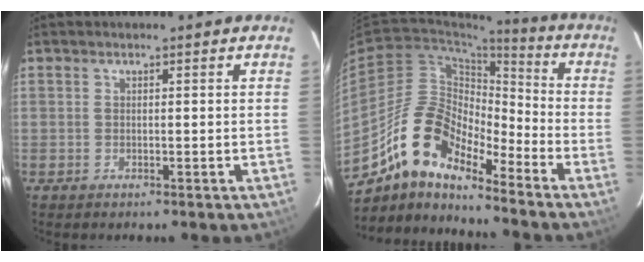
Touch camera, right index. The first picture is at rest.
{"total": 14.9, "force": [-11.6, 5.1, 7.9], "torque": [-0.136, 0.002, -0.229]}